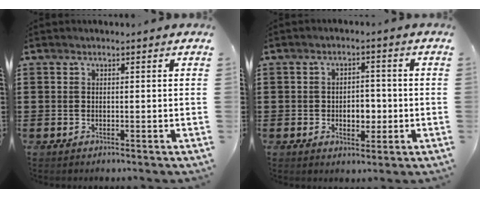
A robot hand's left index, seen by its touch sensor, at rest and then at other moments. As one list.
[{"total": 4.2, "force": [-0.9, 2.7, 3.1], "torque": [-0.056, 0.005, -0.021]}]